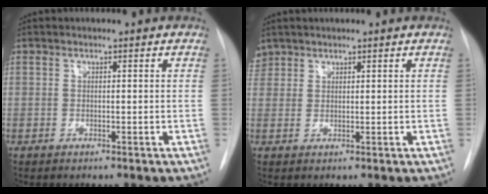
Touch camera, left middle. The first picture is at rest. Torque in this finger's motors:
{"motor_torque": [0.19, -0.39, 0.03, -0.06]}